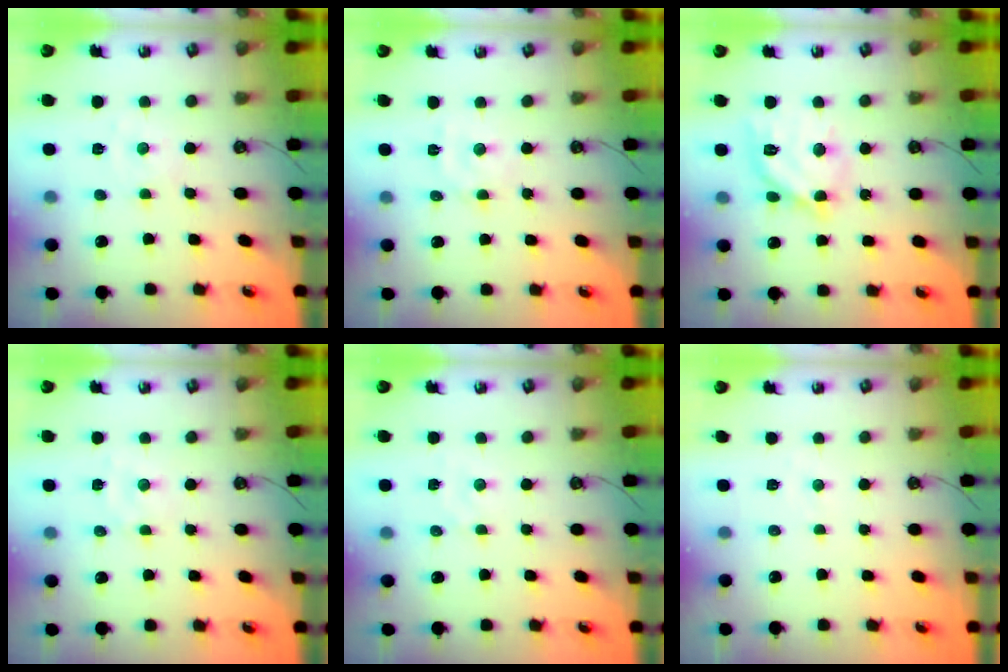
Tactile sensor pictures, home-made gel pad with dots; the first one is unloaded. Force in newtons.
{"total": 4.2, "press": 4.2, "slide": 0.5}
{"total": 14.2, "press": 14.2, "slide": 1.0}
{"total": 2.3, "press": 2.3, "slide": 0.5}
{"total": 2.0, "press": 2.0, "slide": 0.4}
{"total": 3.7, "press": 3.7, "slide": 0.5}